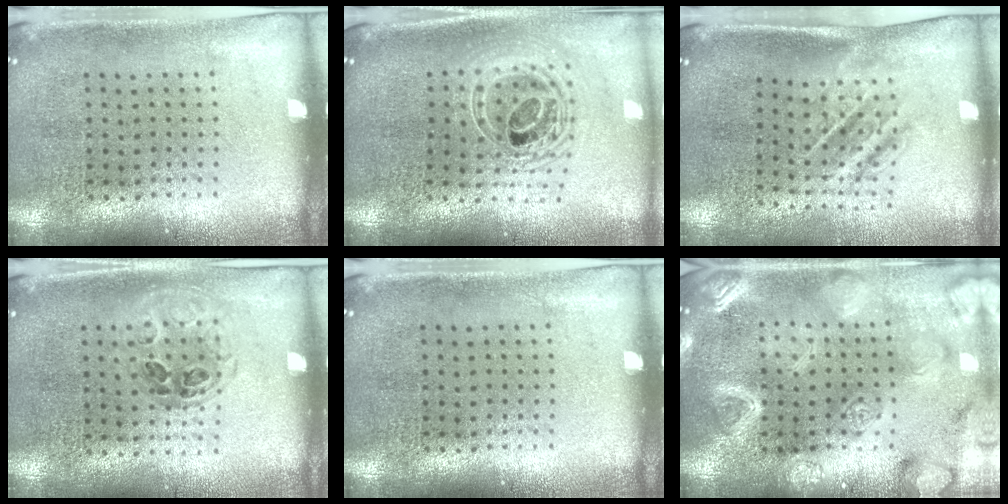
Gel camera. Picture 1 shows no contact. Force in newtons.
{"total": 2.2, "press": 1.7, "slide": 1.5}
{"total": 1.7, "press": 1.1, "slide": 1.2}
{"total": 0.9, "press": 0.8, "slide": 0.4}
{"total": 0.0}
{"total": 4.0, "press": 4.0, "slide": 0.5}